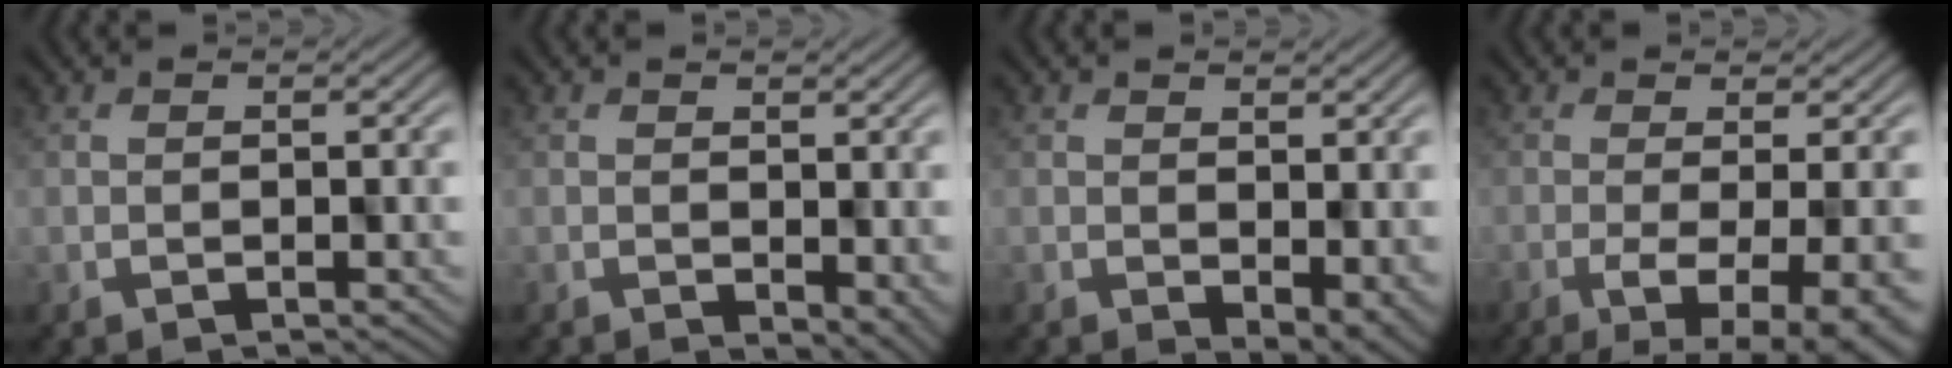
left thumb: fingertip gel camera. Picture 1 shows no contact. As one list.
[{"total": 1.8, "force": [-0.1, 1.0, 1.5], "torque": [-0.025, -0.005, 0.013]}, {"total": 4.5, "force": [-1.8, 2.1, 3.6], "torque": [-0.059, -0.006, -0.003]}, {"total": 9.3, "force": [-5.0, 2.3, 7.5], "torque": [-0.106, -0.016, -0.051]}]